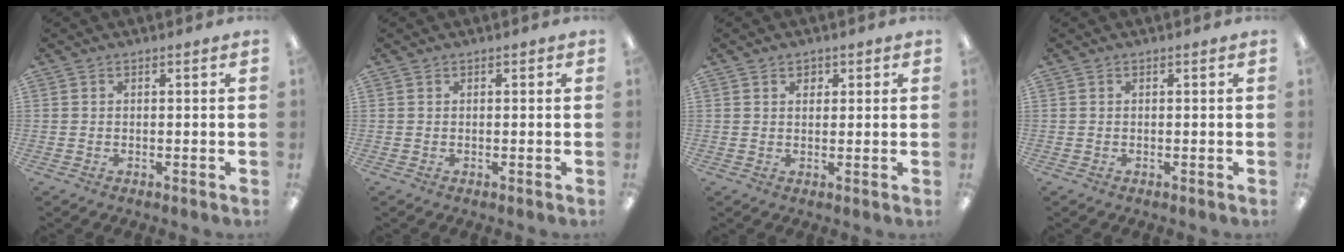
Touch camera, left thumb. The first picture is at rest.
{"total": 0.0}
{"total": 1.8, "force": [1.0, 1.4, 0.6], "torque": [-0.006, 0.001, 0.015]}
{"total": 0.0}